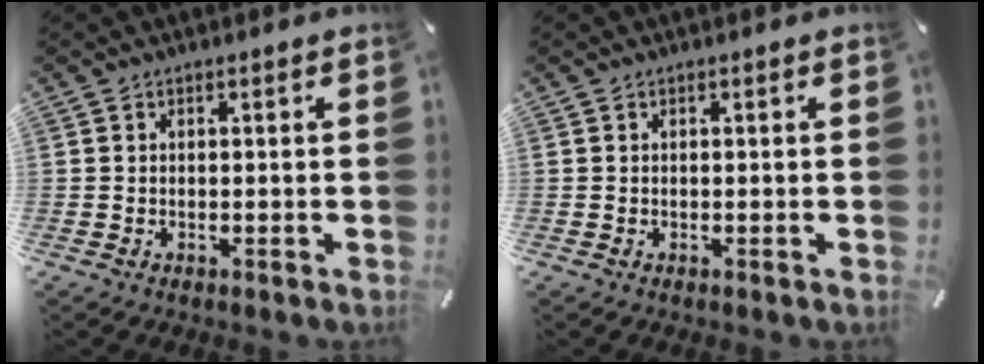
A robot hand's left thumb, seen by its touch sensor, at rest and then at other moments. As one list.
[{"total": 0.0}]